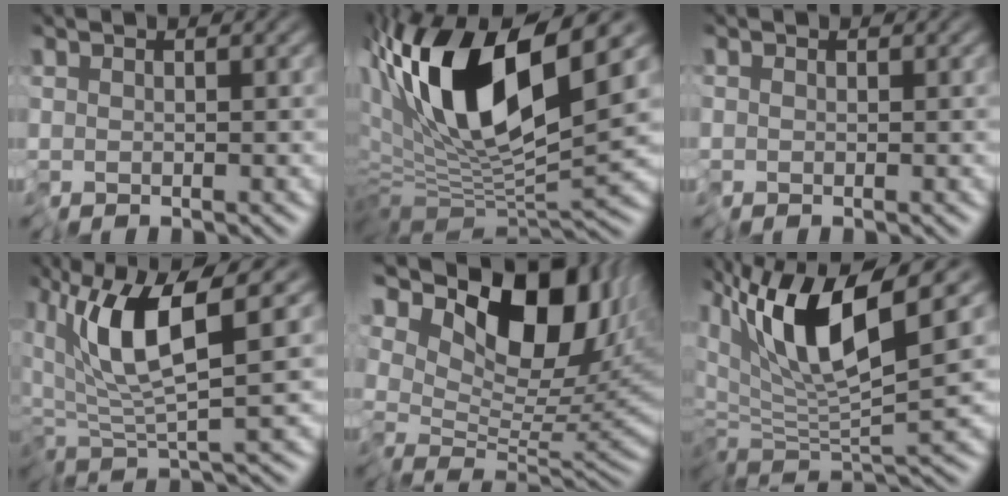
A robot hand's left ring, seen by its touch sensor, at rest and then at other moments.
{"total": 14.1, "force": [3.5, 4.2, 13.0], "torque": [-0.244, 0.010, 0.052]}
{"total": 0.0}
{"total": 6.7, "force": [2.4, 1.4, 6.1], "torque": [-0.132, -0.002, 0.042]}
{"total": 12.8, "force": [6.2, 6.4, 9.2], "torque": [-0.142, 0.016, 0.104]}
{"total": 10.6, "force": [3.4, 2.3, 9.8], "torque": [-0.190, 0.010, 0.060]}